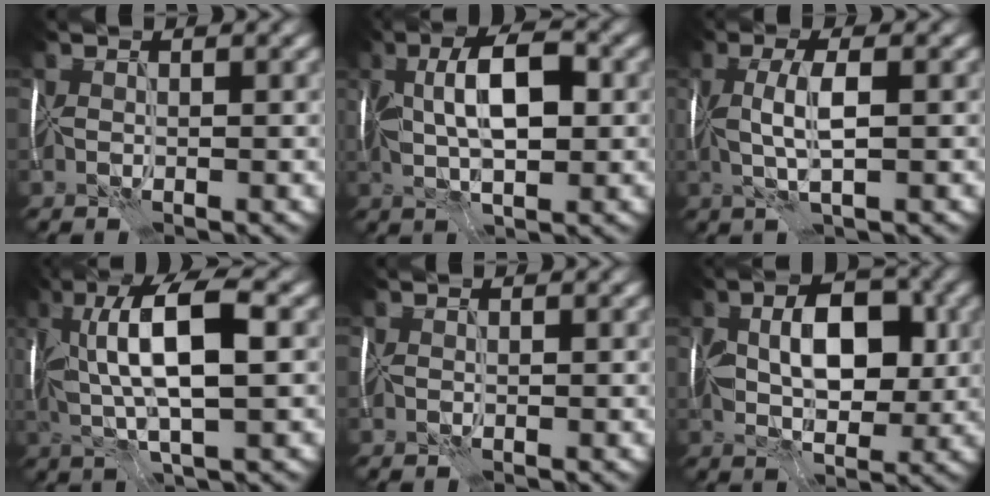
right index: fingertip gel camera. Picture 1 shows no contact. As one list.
[{"total": 6.8, "force": [1.0, 2.6, 6.2], "torque": [-0.107, 0.011, 0.012]}, {"total": 3.4, "force": [0.2, 0.7, 3.3], "torque": [-0.068, 0.005, 0.005]}, {"total": 9.1, "force": [1.7, 2.8, 8.5], "torque": [-0.153, 0.016, 0.025]}, {"total": 0.0}, {"total": 7.2, "force": [1.0, 4.0, 5.9], "torque": [-0.090, 0.005, 0.013]}]